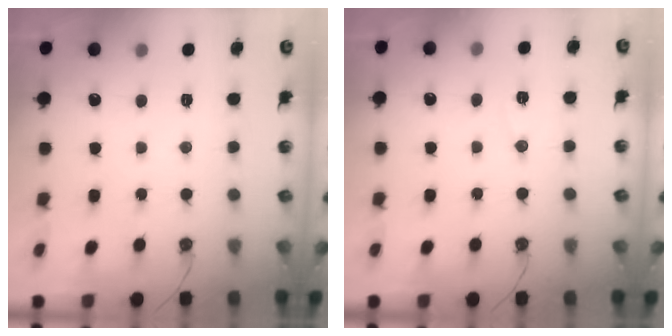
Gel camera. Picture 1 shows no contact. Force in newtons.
{"total": 5.3, "press": 3.8, "slide": 3.7}